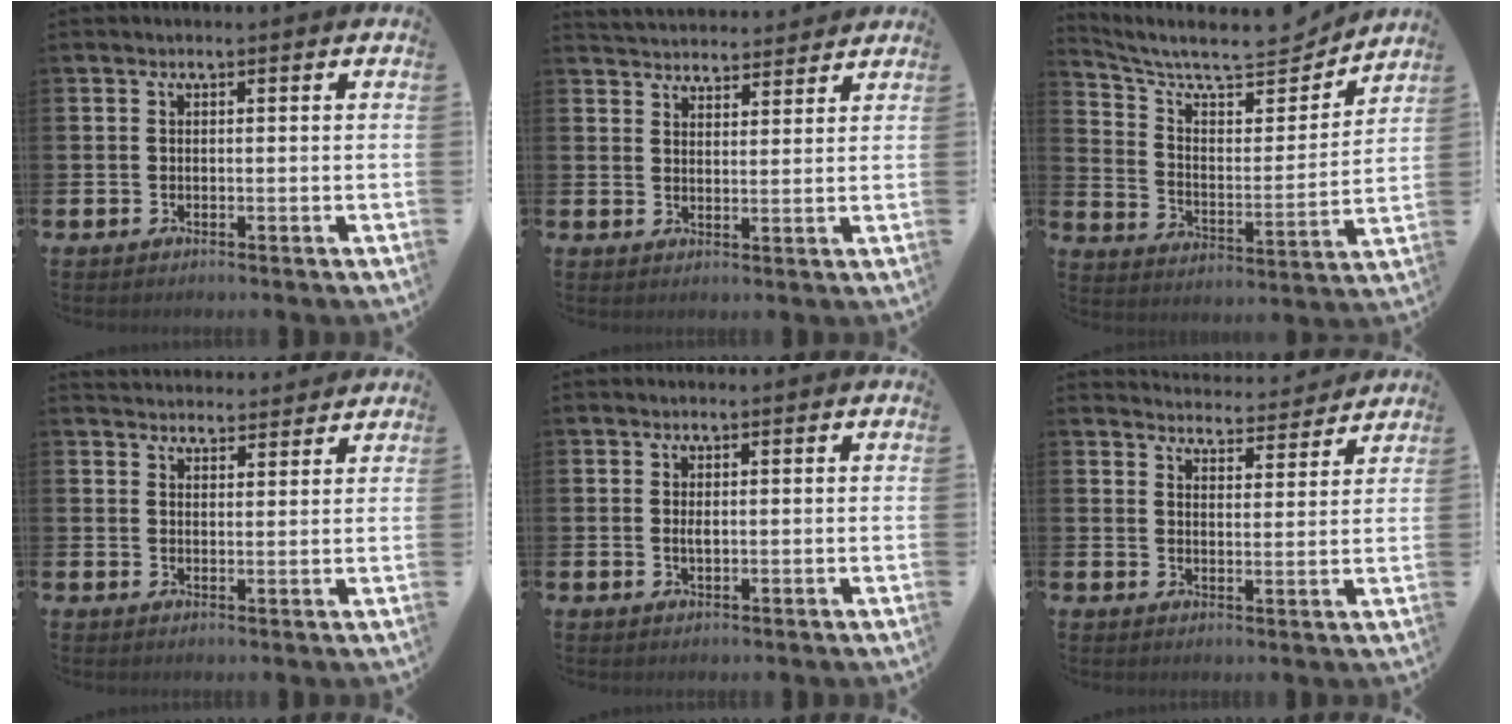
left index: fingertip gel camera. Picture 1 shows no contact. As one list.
[{"total": 4.0, "force": [3.9, 0.8, -0.3], "torque": [-0.005, -0.024, 0.070]}, {"total": 9.0, "force": [8.1, 2.1, 3.3], "torque": [-0.092, -0.068, 0.135]}, {"total": 3.3, "force": [3.3, 0.7, -0.2], "torque": [0.006, -0.022, 0.059]}, {"total": 0.9, "force": [0.2, 0.4, 0.9], "torque": [-0.012, 0.000, 0.000]}, {"total": 4.2, "force": [4.2, 0.3, 0.0], "torque": [-0.004, -0.036, 0.071]}]